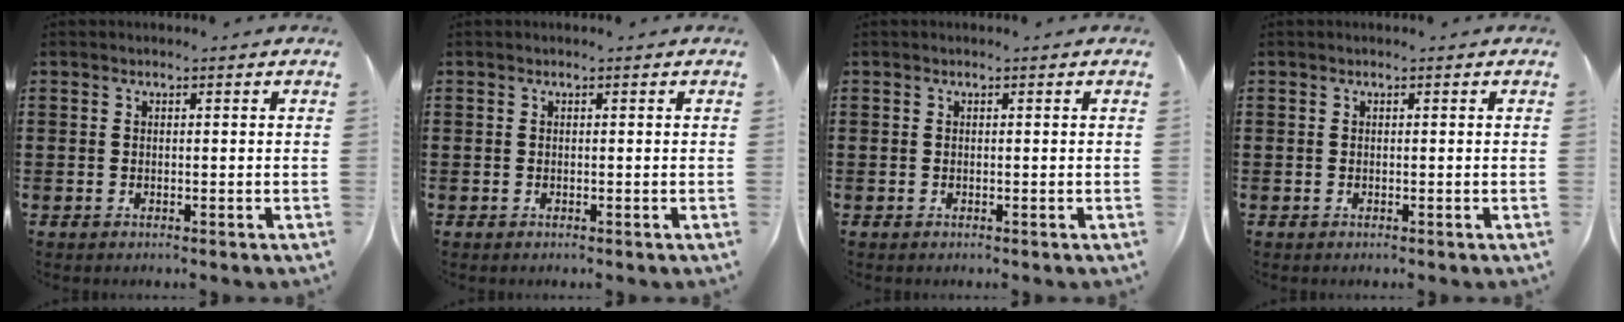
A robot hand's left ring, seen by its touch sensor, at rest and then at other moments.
{"total": 0.0}
{"total": 0.0}
{"total": 0.0}